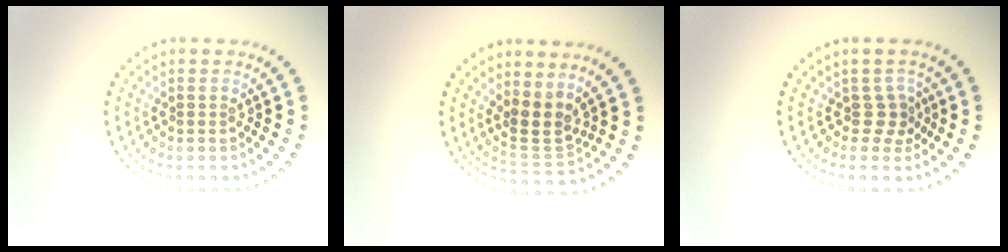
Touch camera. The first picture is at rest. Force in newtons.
{"total": 2.8, "press": 2.1, "slide": 1.8}
{"total": 1.9, "press": 1.3, "slide": 1.4}